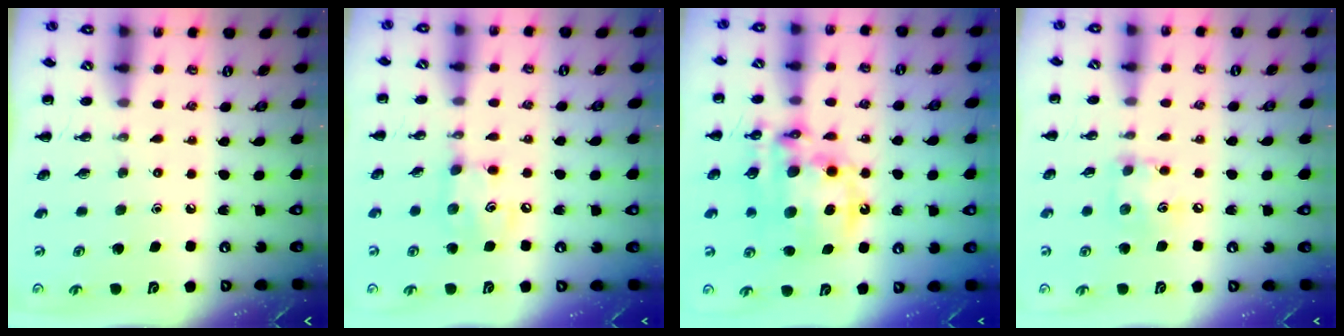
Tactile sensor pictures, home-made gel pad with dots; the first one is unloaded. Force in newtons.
{"total": 6.7, "press": 6.7, "slide": 0.7}
{"total": 16.9, "press": 16.4, "slide": 4.0}
{"total": 7.1, "press": 7.1, "slide": 0.8}